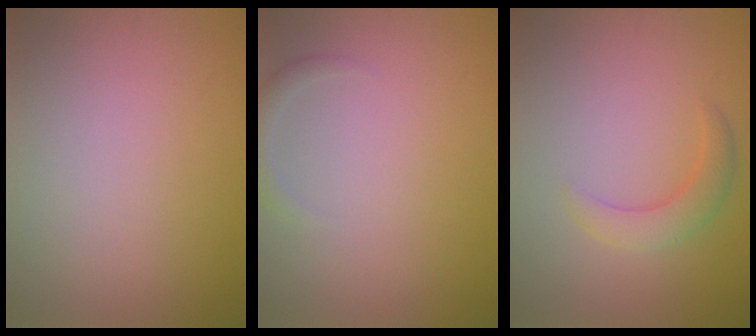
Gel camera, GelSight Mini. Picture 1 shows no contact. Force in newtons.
{"total": 1.2, "press": 1.2, "slide": 0.2}
{"total": 2.5, "press": 2.5, "slide": 0.2}